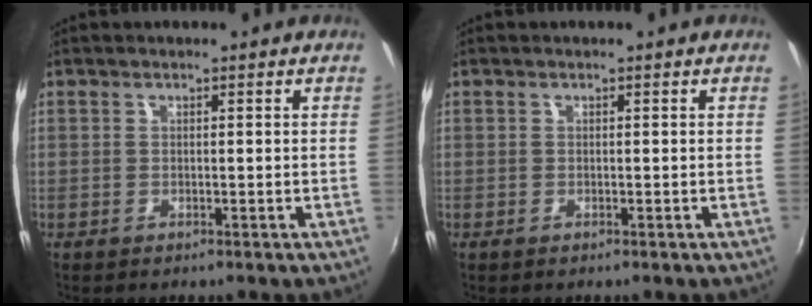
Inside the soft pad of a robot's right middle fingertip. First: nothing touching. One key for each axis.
{"total": 0.0}